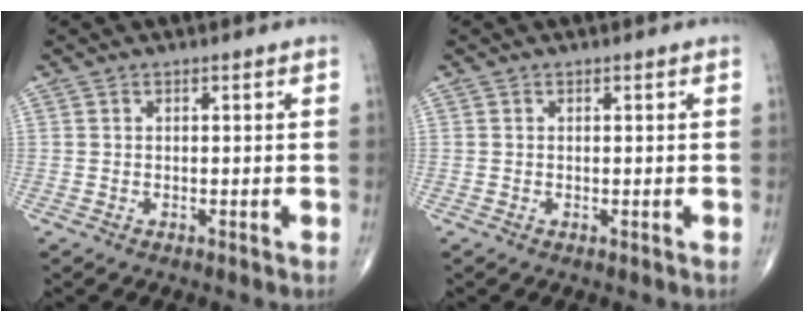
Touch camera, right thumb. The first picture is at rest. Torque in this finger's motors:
{"motor_torque": [0.46, -0.22, -0.07, -0.16, -0.03]}